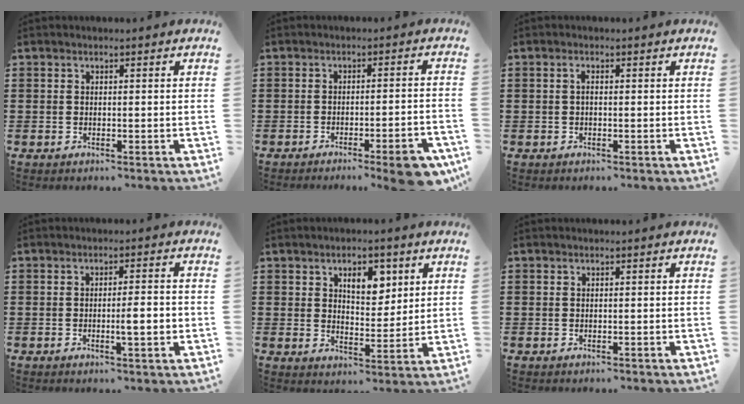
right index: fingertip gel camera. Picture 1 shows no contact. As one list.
[{"total": 5.4, "force": [-3.8, 0.2, 3.9], "torque": [-0.056, -0.008, -0.064]}, {"total": 0.9, "force": [-0.1, 0.2, 0.8], "torque": [-0.017, -0.001, -0.002]}, {"total": 3.9, "force": [-0.8, 0.4, 3.8], "torque": [-0.064, -0.001, -0.016]}, {"total": 5.6, "force": [2.8, 3.1, 3.8], "torque": [-0.062, 0.004, 0.042]}, {"total": 0.0}]